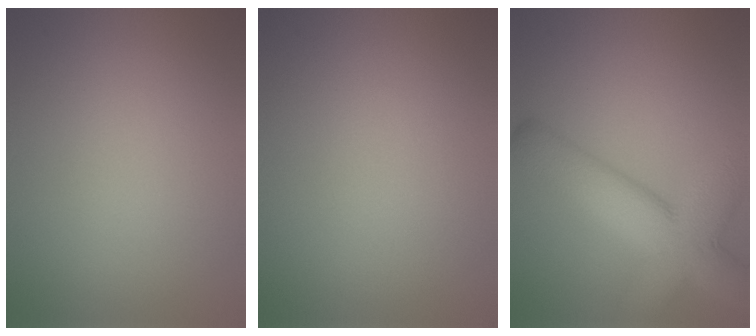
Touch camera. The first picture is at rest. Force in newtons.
{"total": 0.0}
{"total": 8.7, "press": 8.7, "slide": 0.5}